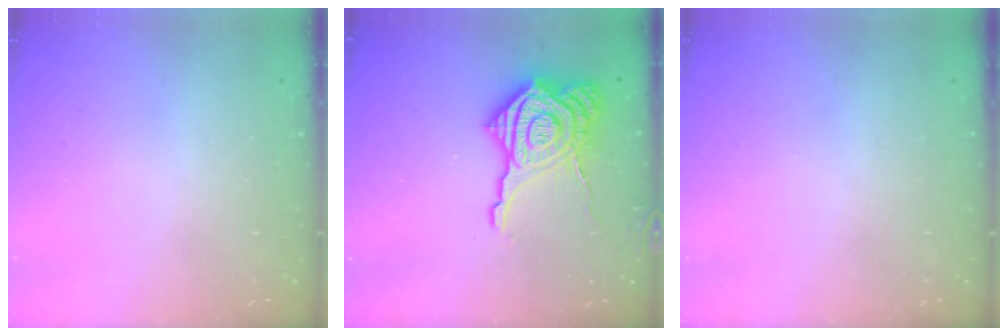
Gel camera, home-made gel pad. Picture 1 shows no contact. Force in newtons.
{"total": 20.6, "press": 20.5, "slide": 1.6}
{"total": 0.0}